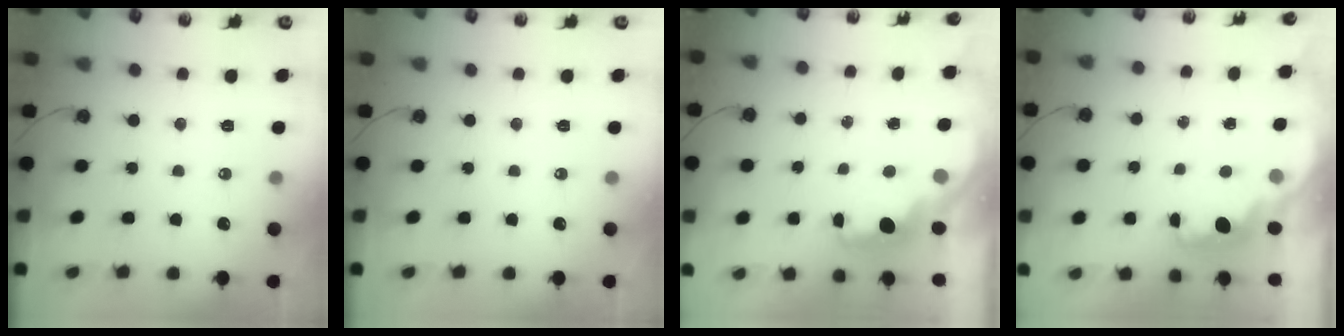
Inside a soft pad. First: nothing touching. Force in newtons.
{"total": 0.0}
{"total": 2.8, "press": 2.6, "slide": 0.9}
{"total": 2.0, "press": 1.8, "slide": 0.8}